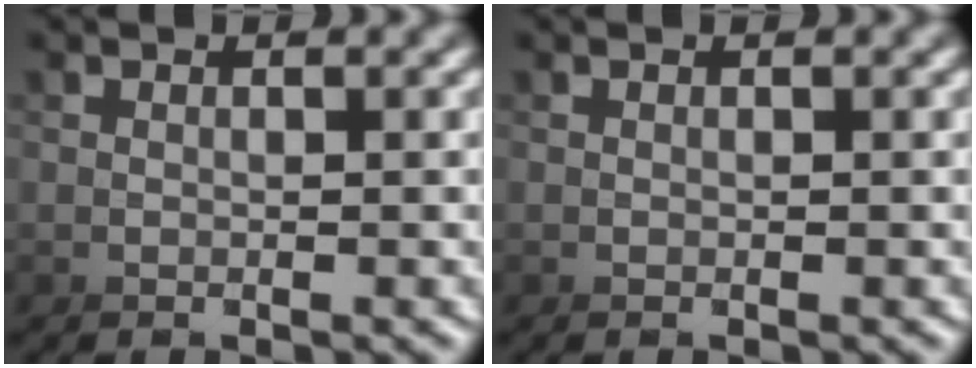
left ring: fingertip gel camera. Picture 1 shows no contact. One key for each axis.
{"total": 0.0}